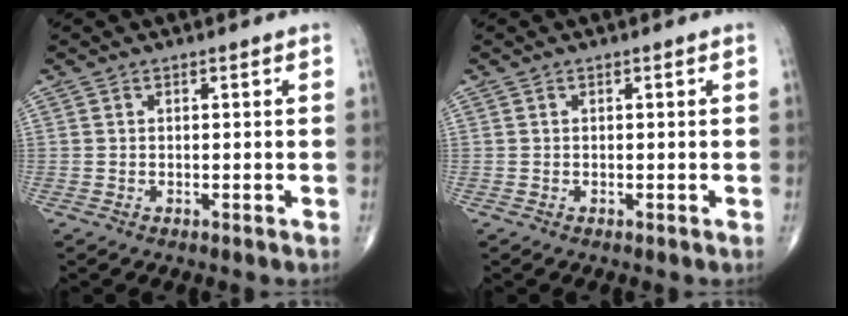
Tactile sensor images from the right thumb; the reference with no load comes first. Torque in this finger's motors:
{"motor_torque": [0.08, 0.08, 0.00, 0.00, 0.02]}